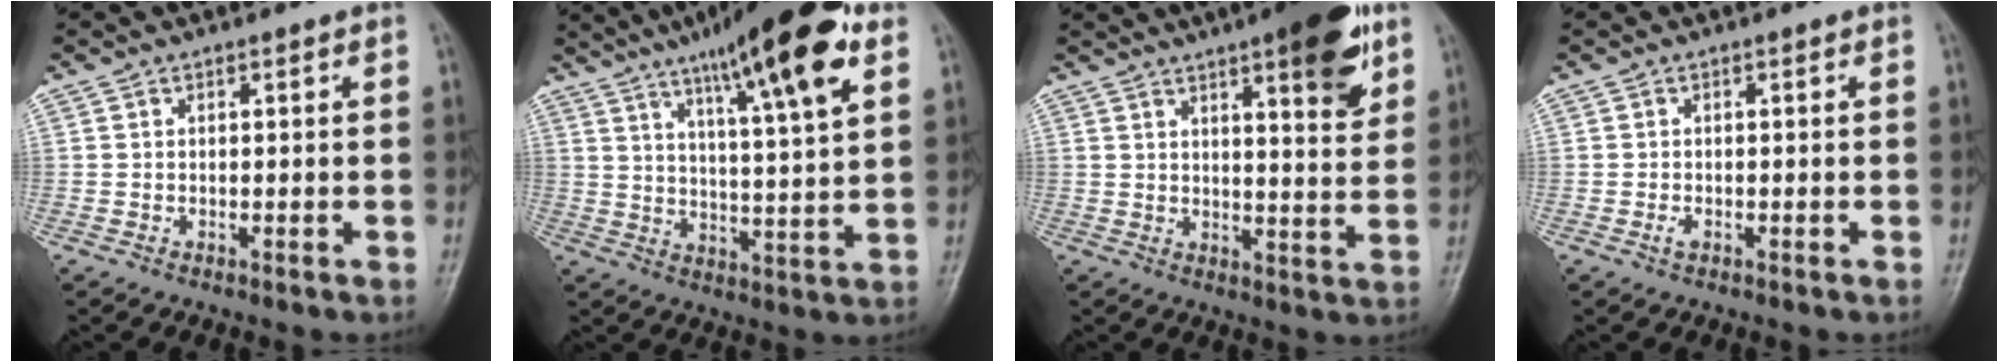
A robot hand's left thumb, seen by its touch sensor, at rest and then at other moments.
{"total": 19.1, "force": [10.6, 3.5, 15.5], "torque": [-0.222, -0.034, 0.164]}
{"total": 13.2, "force": [7.2, 3.4, 10.4], "torque": [-0.118, -0.033, 0.094]}
{"total": 1.0, "force": [-0.4, 0.7, 0.7], "torque": [-0.012, -0.001, -0.008]}